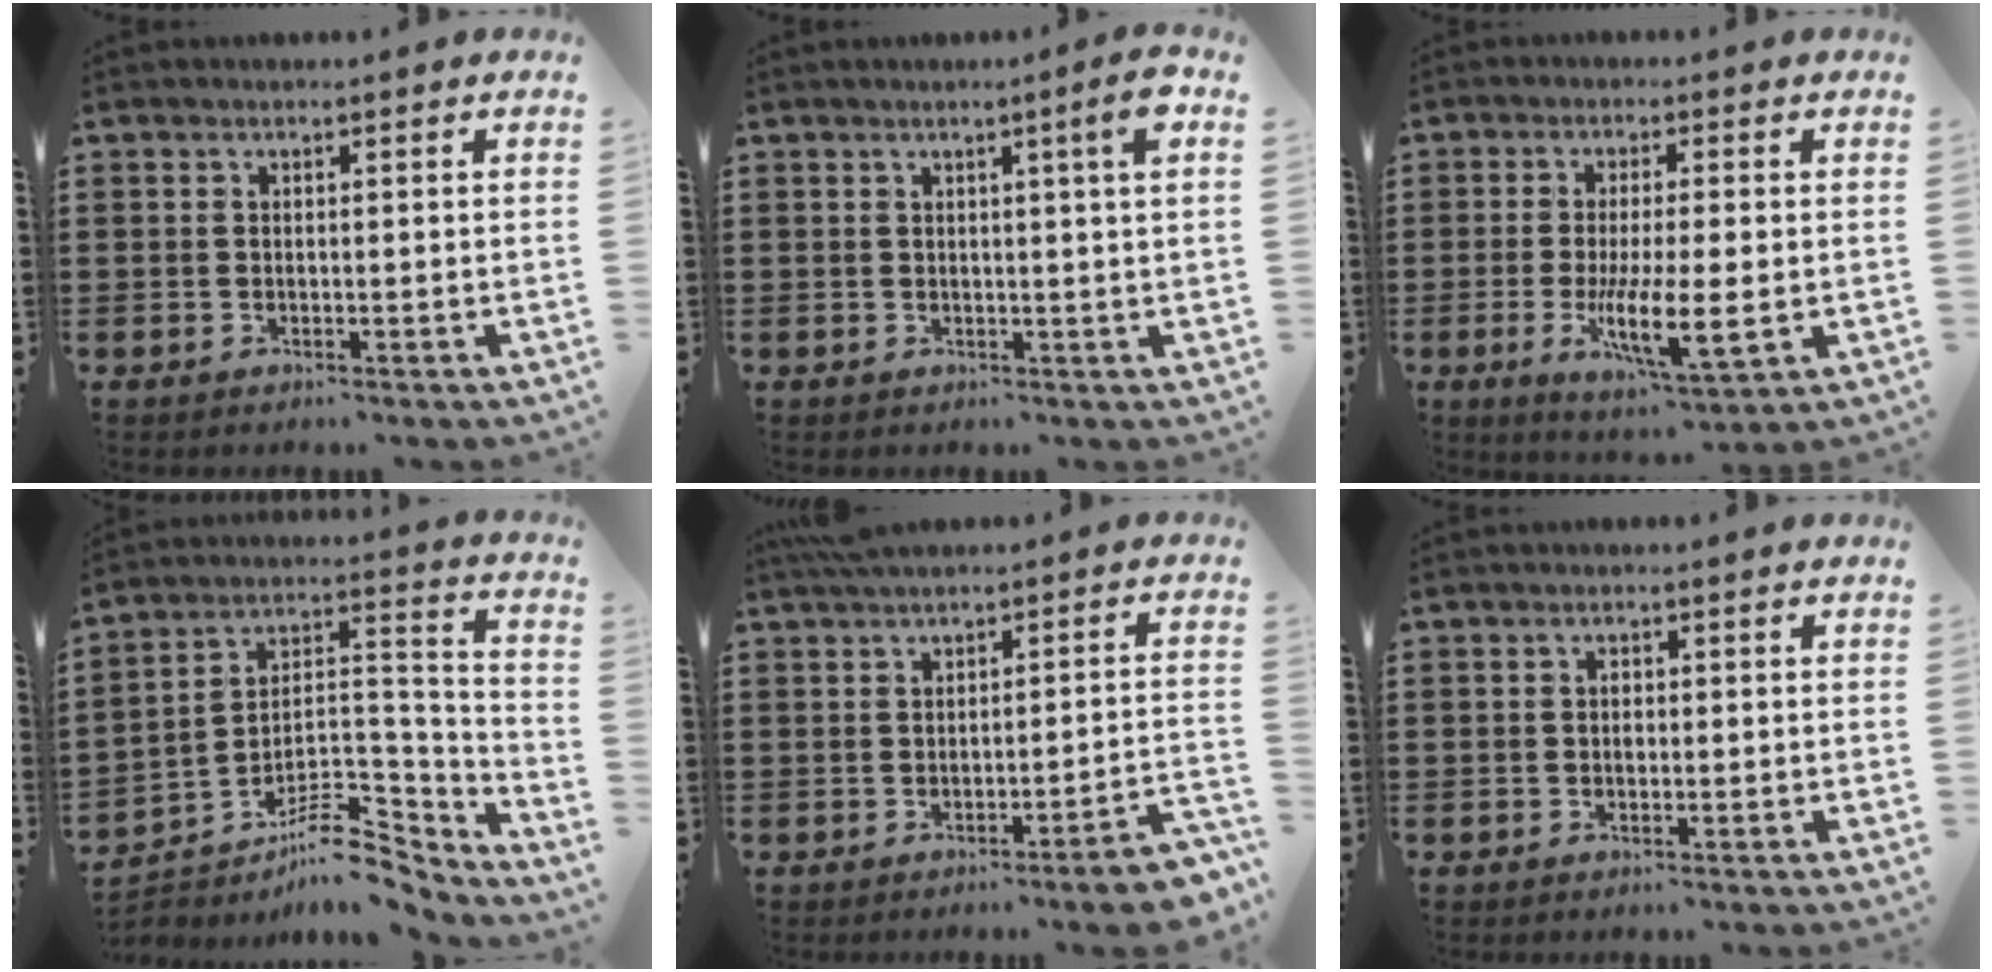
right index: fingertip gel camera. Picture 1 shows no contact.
{"total": 3.6, "force": [1.6, -0.3, 3.2], "torque": [-0.048, -0.009, 0.020]}
{"total": 9.1, "force": [-1.5, 2.6, 8.6], "torque": [-0.157, -0.016, -0.025]}
{"total": 9.1, "force": [-6.8, 4.0, 4.5], "torque": [-0.074, 0.016, -0.127]}
{"total": 4.4, "force": [-1.8, -0.4, 4.0], "torque": [-0.070, -0.017, -0.034]}
{"total": 1.0, "force": [-0.1, 0.6, 0.7], "torque": [-0.017, 0.001, -0.001]}